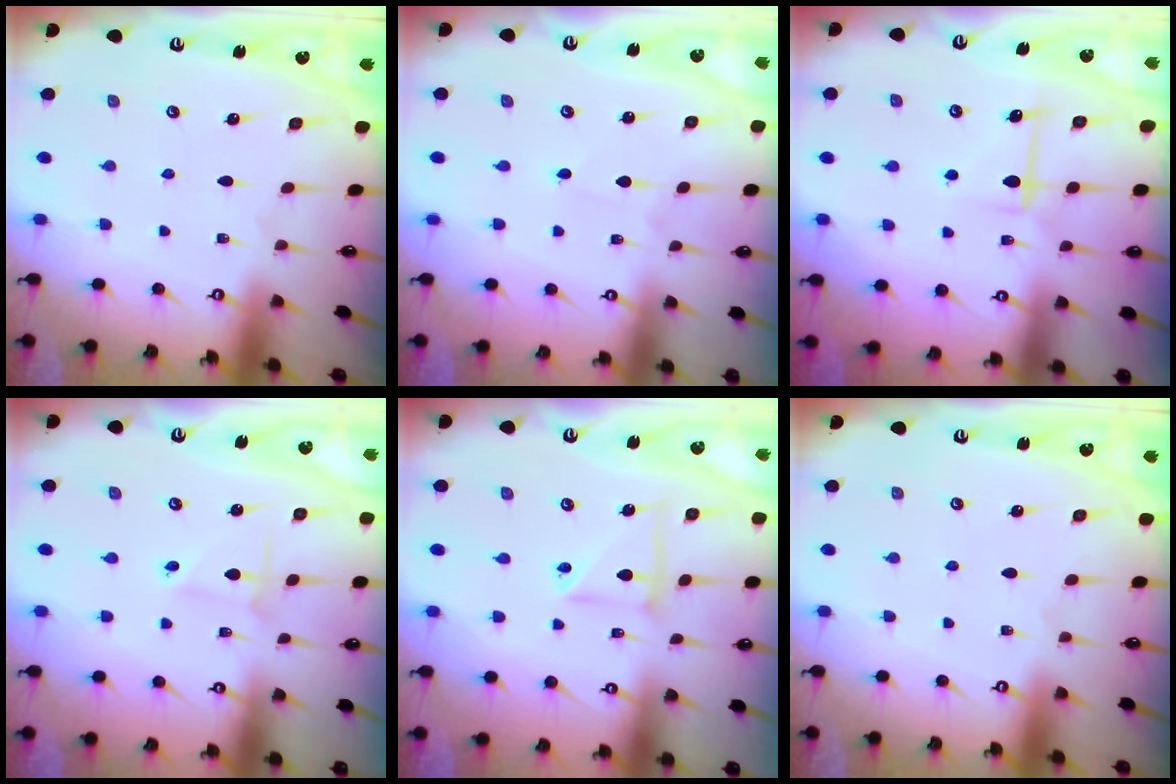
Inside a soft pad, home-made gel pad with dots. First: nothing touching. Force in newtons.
{"total": 1.6, "press": 1.6, "slide": 0.1}
{"total": 6.2, "press": 6.2, "slide": 0.3}
{"total": 2.0, "press": 2.0, "slide": 0.2}
{"total": 6.4, "press": 6.4, "slide": 0.5}
{"total": 0.0}